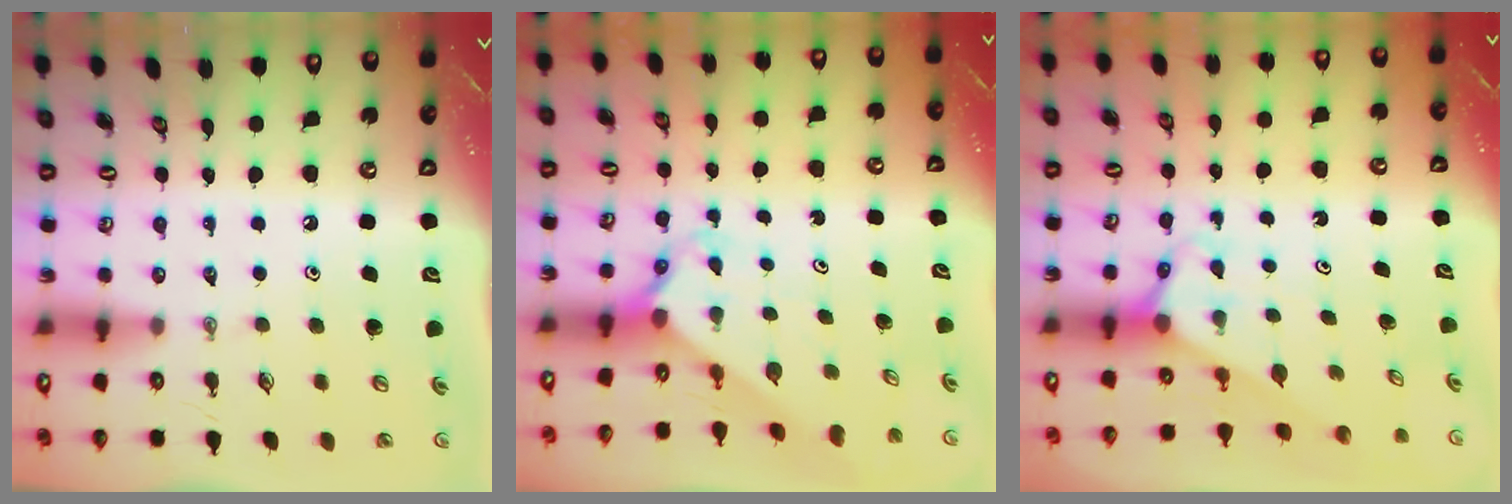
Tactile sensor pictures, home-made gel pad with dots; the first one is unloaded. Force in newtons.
{"total": 2.4, "press": 2.4, "slide": 0.2}
{"total": 2.7, "press": 2.7, "slide": 0.1}